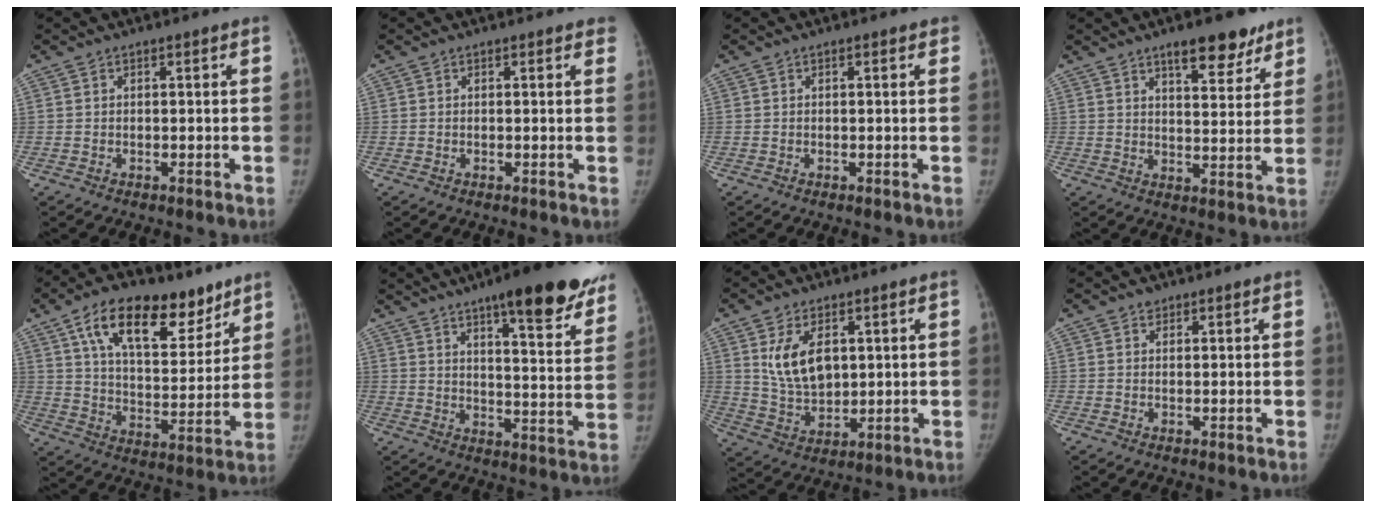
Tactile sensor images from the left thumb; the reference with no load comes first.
{"total": 1.8, "force": [1.5, 0.7, 0.8], "torque": [0.007, -0.001, 0.006]}
{"total": 0.9, "force": [0.4, 0.3, 0.7], "torque": [-0.008, 0.002, 0.002]}
{"total": 10.2, "force": [7.0, 3.8, 6.4], "torque": [-0.057, -0.040, 0.101]}
{"total": 20.4, "force": [12.2, 10.1, 12.9], "torque": [-0.163, -0.042, 0.204]}
{"total": 23.4, "force": [16.5, 5.1, 15.8], "torque": [-0.182, -0.069, 0.217]}
{"total": 9.7, "force": [3.0, 5.9, 7.1], "torque": [-0.107, -0.019, 0.070]}
{"total": 1.0, "force": [0.7, 0.7, 0.1], "torque": [0.009, -0.004, 0.007]}